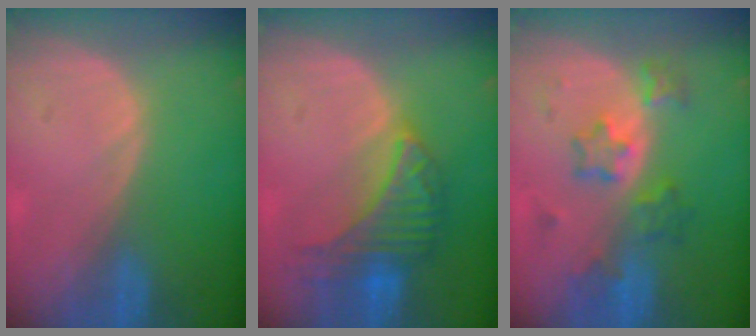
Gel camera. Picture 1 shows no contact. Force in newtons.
{"total": 7.2, "press": 7.2, "slide": 0.1}
{"total": 6.0, "press": 6.0, "slide": 0.6}